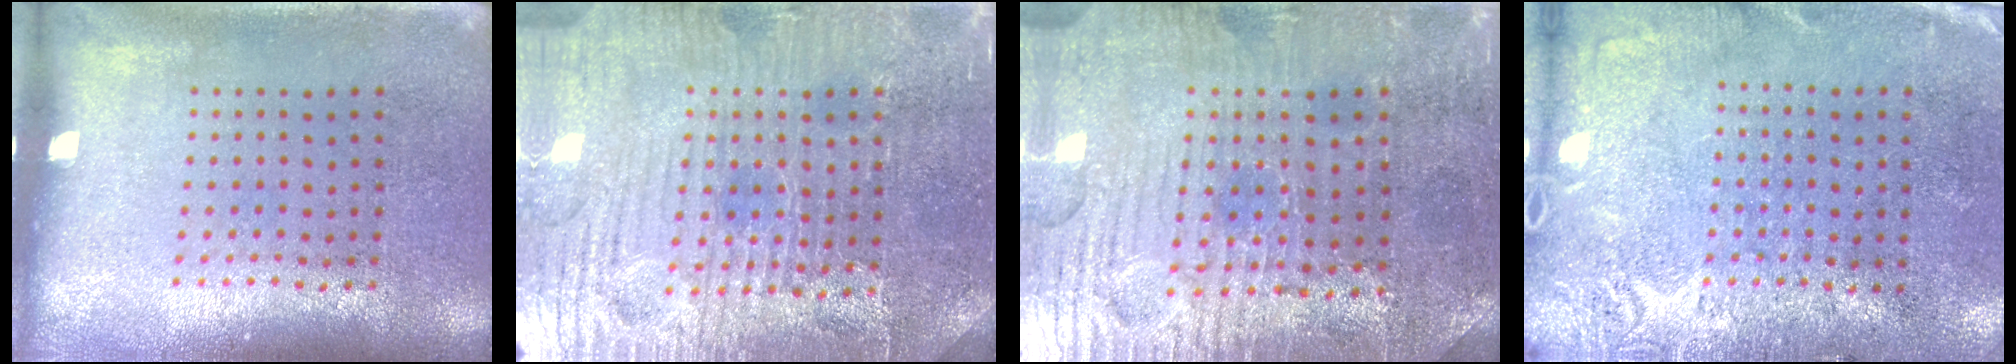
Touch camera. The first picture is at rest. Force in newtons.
{"total": 4.8, "press": 4.7, "slide": 1.2}
{"total": 3.7, "press": 3.7, "slide": 0.6}
{"total": 2.8, "press": 2.3, "slide": 1.5}